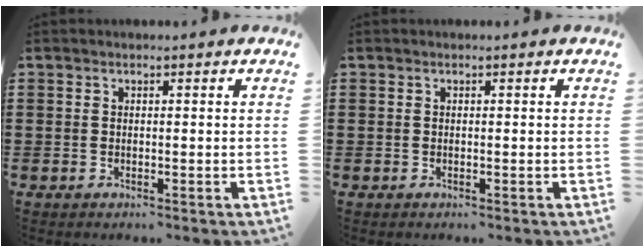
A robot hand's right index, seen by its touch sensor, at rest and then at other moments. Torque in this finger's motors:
{"motor_torque": [0.28, 0.24, 0.00, 0.00]}